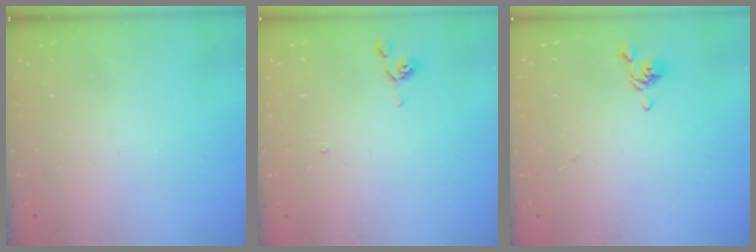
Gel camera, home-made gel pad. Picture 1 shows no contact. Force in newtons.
{"total": 0.9, "press": 0.9, "slide": 0.3}
{"total": 2.1, "press": 2.0, "slide": 0.7}